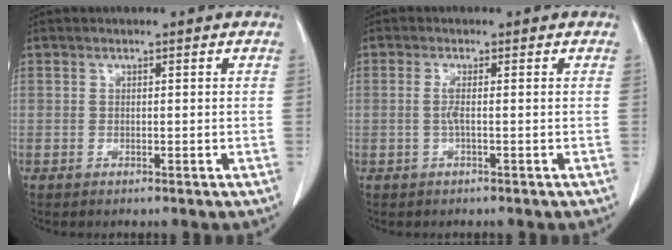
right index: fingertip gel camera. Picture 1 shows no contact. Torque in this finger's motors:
{"motor_torque": [0.32, -0.13, 0.13, 0.05]}